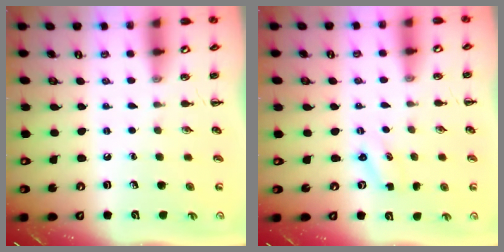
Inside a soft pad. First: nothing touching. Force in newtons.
{"total": 1.9, "press": 1.8, "slide": 0.6}